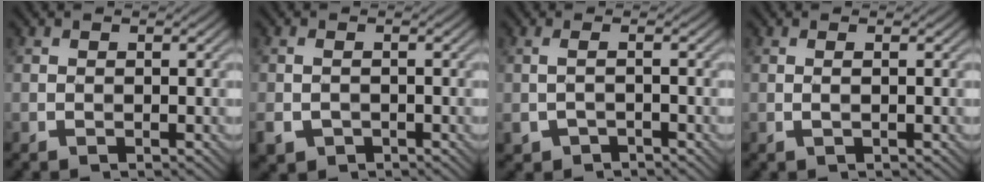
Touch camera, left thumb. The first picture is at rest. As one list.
[{"total": 2.6, "force": [-1.0, 1.9, 1.5], "torque": [-0.046, -0.006, -0.022]}, {"total": 1.2, "force": [-0.8, 0.3, 0.9], "torque": [-0.026, -0.003, -0.014]}, {"total": 0.7, "force": [0.0, -0.1, 0.7], "torque": [-0.015, 0.000, -0.001]}]